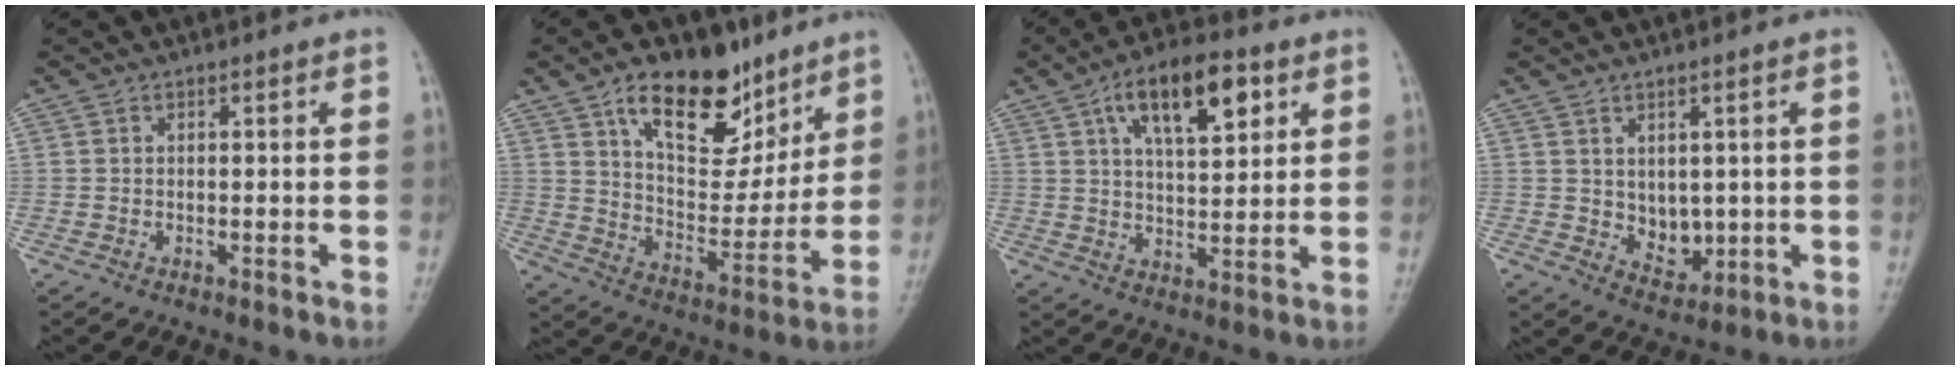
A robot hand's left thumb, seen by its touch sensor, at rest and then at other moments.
{"total": 18.0, "force": [11.0, 9.5, 10.7], "torque": [-0.113, -0.061, 0.186]}
{"total": 13.5, "force": [5.9, 5.9, 10.7], "torque": [-0.150, -0.008, 0.093]}
{"total": 5.3, "force": [0.5, 3.9, 3.6], "torque": [-0.028, -0.015, 0.027]}